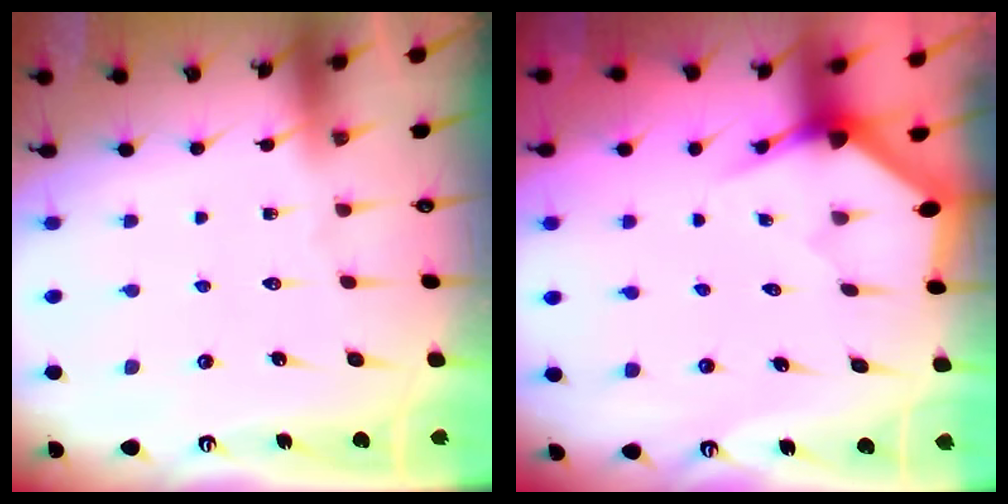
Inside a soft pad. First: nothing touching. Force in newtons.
{"total": 3.2, "press": 3.2, "slide": 0.2}